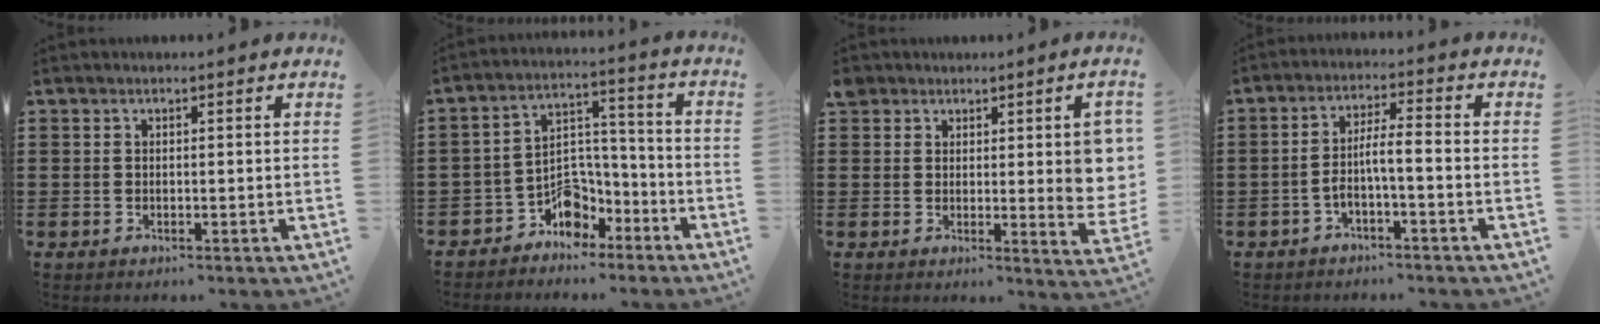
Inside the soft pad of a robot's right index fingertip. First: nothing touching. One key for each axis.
{"total": 6.1, "fx": -4.2, "fy": 4.1, "fz": 1.7, "tx": -0.036, "ty": 0.011, "tz": -0.079}
{"total": 6.8, "fx": 2.7, "fy": 2.8, "fz": 5.6, "tx": -0.073, "ty": -0.003, "tz": 0.049}
{"total": 4.3, "fx": -1.9, "fy": 0.4, "fz": 3.8, "tx": -0.085, "ty": 0.001, "tz": -0.044}